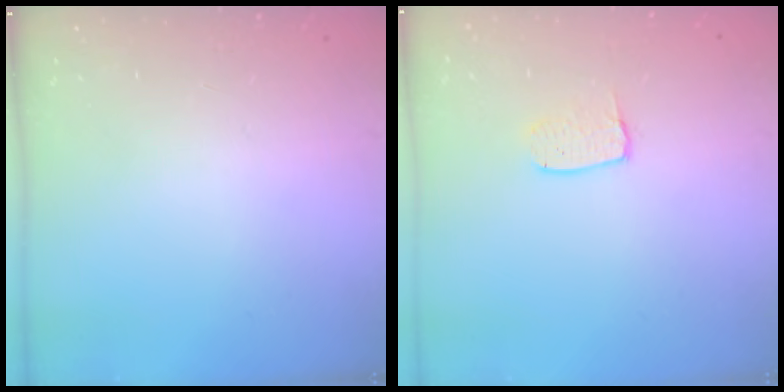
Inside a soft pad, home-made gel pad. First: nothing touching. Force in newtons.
{"total": 4.3, "press": 4.3, "slide": 0.3}